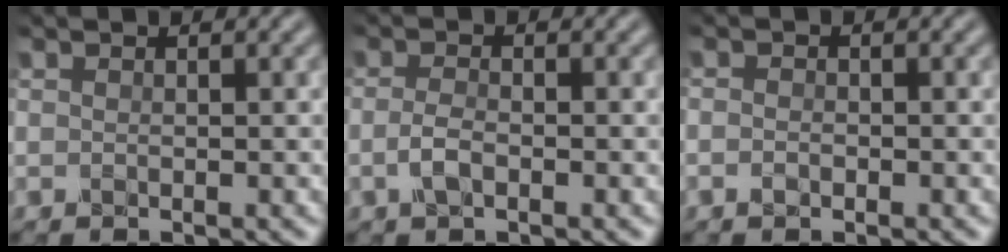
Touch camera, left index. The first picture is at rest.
{"total": 1.6, "force": [-0.7, 0.4, 1.4], "torque": [-0.038, 0.004, -0.014]}
{"total": 0.7, "force": [-0.5, 0.3, 0.4], "torque": [-0.011, 0.002, -0.013]}